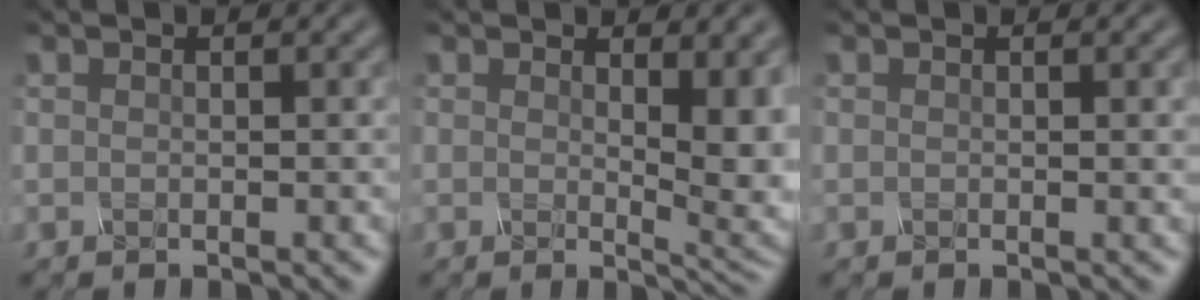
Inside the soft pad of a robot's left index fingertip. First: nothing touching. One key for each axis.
{"total": 5.6, "fx": 1.0, "fy": 1.8, "fz": 5.2, "tx": -0.064, "ty": -0.012, "tz": 0.022}
{"total": 0.9, "fx": 0.2, "fy": 0.1, "fz": 0.8, "tx": -0.009, "ty": 0.000, "tz": 0.001}